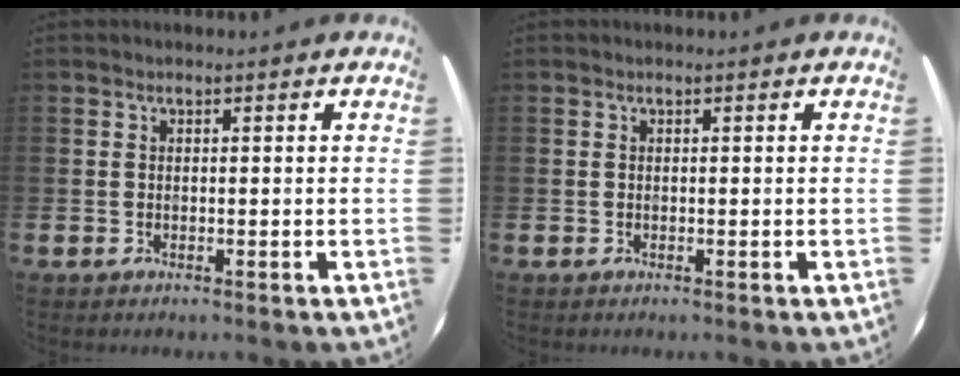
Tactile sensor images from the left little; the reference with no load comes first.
{"total": 0.0}